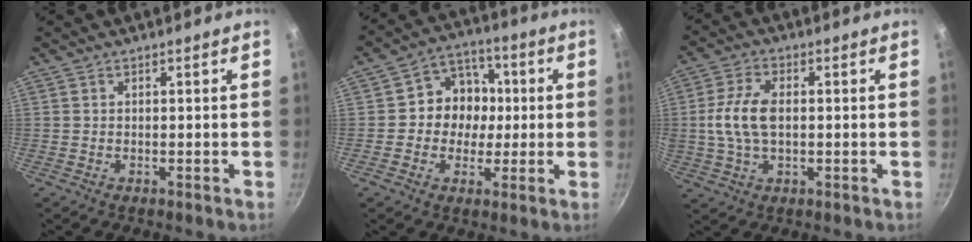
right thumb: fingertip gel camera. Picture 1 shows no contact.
{"total": 9.8, "force": [0.2, 8.9, 4.3], "torque": [-0.018, 0.016, -0.013]}
{"total": 9.2, "force": [0.3, 5.1, 7.6], "torque": [-0.155, 0.014, 0.002]}